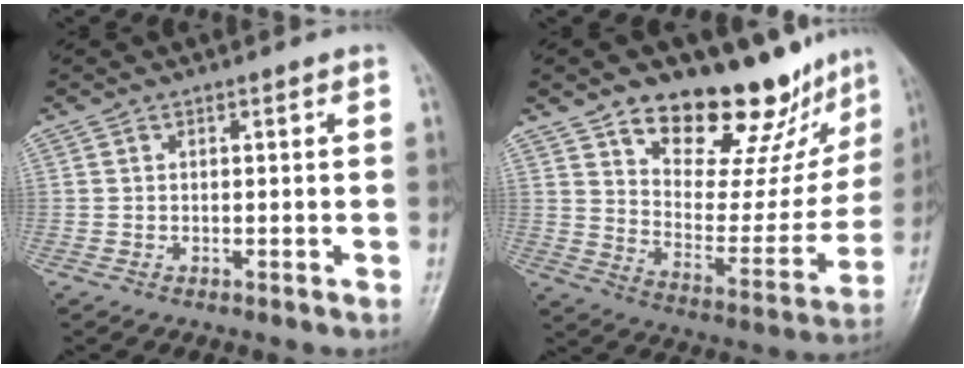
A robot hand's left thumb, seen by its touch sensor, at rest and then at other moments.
{"total": 21.4, "force": [16.2, 9.3, 10.3], "torque": [-0.087, -0.105, 0.242]}